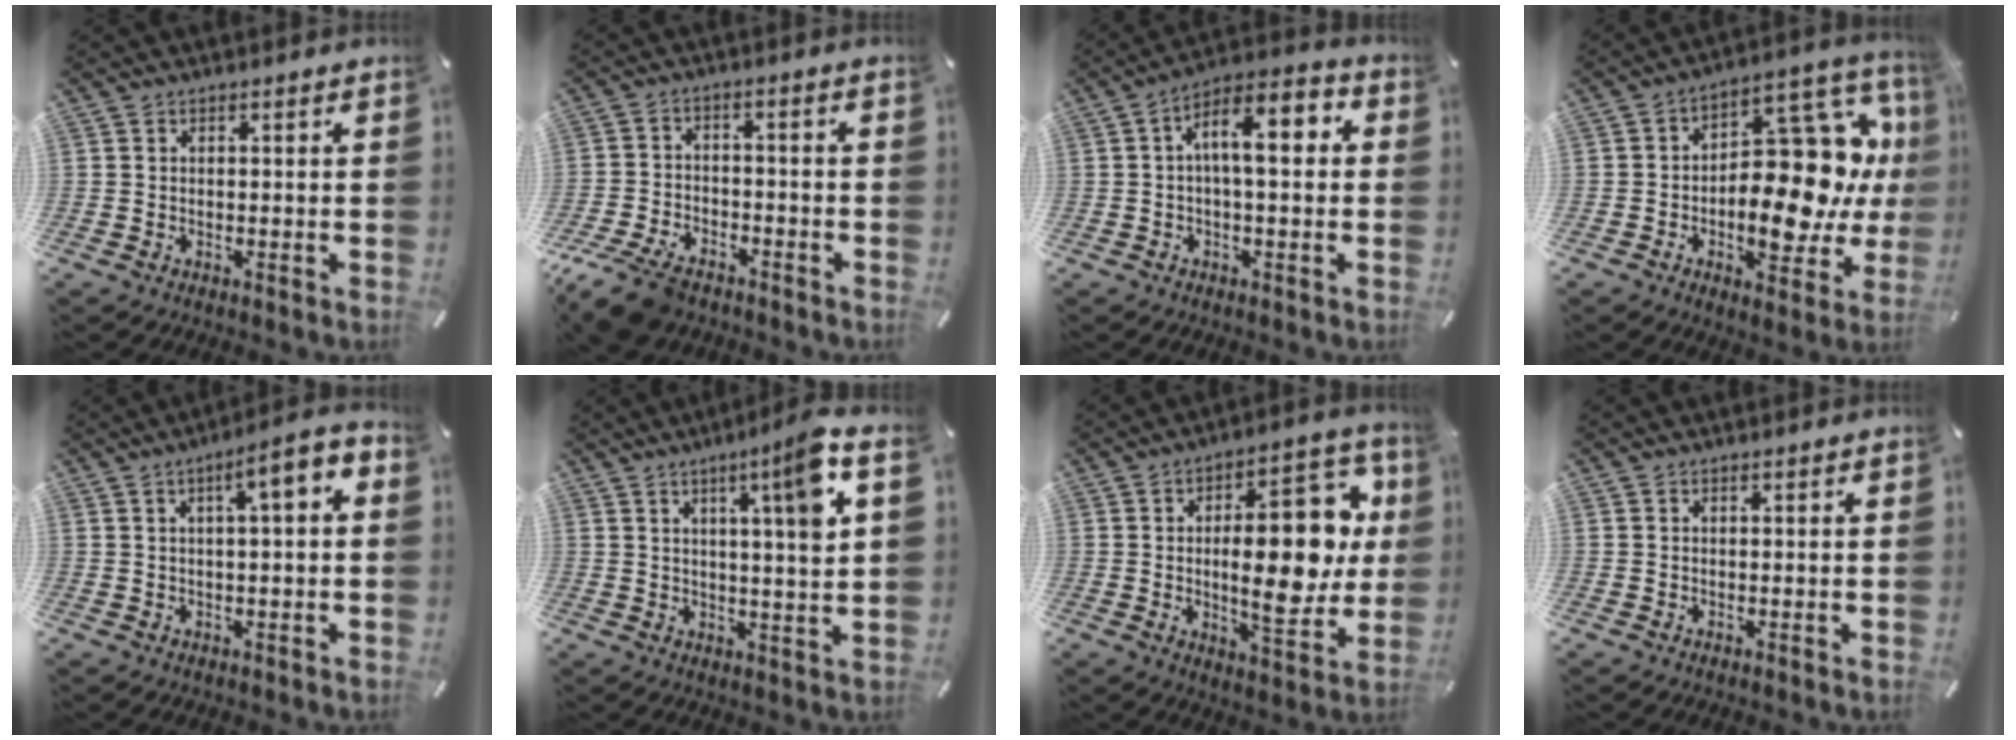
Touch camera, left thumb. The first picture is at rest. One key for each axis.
{"total": 8.9, "fx": -6.5, "fy": 4.4, "fz": 4.1, "tx": -0.082, "ty": 0.029, "tz": -0.121}
{"total": 9.9, "fx": 1.2, "fy": 4.1, "fz": 8.9, "tx": -0.143, "ty": 0.000, "tz": 0.016}
{"total": 21.1, "fx": 0.1, "fy": 12.3, "fz": 17.2, "tx": -0.214, "ty": -0.016, "tz": 0.015}
{"total": 6.4, "fx": 2.0, "fy": 1.2, "fz": 6.0, "tx": -0.084, "ty": -0.014, "tz": 0.024}
{"total": 9.8, "fx": 4.3, "fy": 0.2, "fz": 8.7, "tx": -0.127, "ty": -0.020, "tz": 0.058}
{"total": 21.3, "fx": 1.5, "fy": 9.6, "fz": 19.0, "tx": -0.257, "ty": -0.007, "tz": 0.021}
{"total": 0.0}